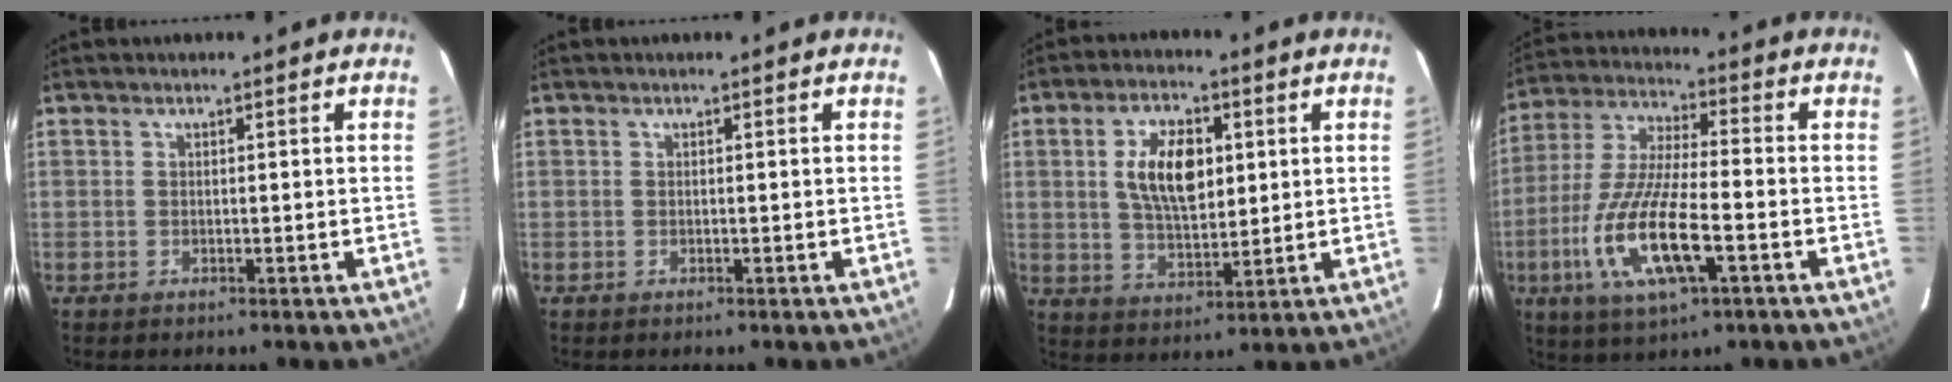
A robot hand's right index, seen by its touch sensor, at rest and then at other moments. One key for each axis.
{"total": 0.0}
{"total": 10.5, "fx": 2.3, "fy": 5.3, "fz": 8.8, "tx": -0.162, "ty": 0.009, "tz": 0.046}
{"total": 16.6, "fx": -5.8, "fy": 4.6, "fz": 14.8, "tx": -0.315, "ty": -0.017, "tz": -0.111}